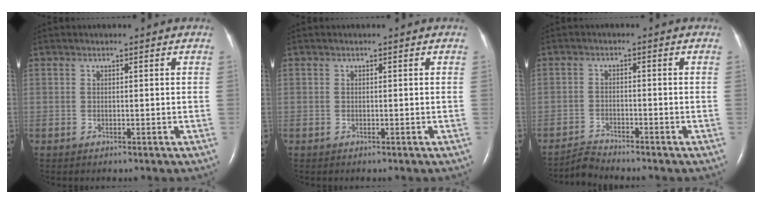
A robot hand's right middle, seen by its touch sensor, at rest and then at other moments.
{"total": 0.0}
{"total": 2.7, "force": [-2.6, -0.7, -0.5], "torque": [0.010, -0.021, -0.049]}